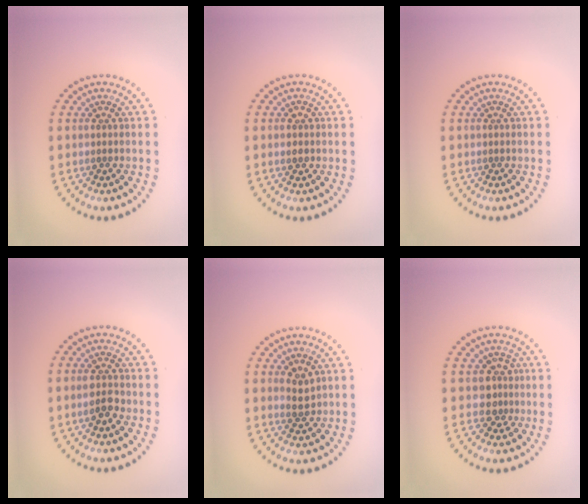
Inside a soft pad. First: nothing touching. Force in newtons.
{"total": 1.5, "press": 1.5, "slide": 0.1}
{"total": 0.0}
{"total": 2.0, "press": 2.0, "slide": 0.4}
{"total": 1.9, "press": 1.8, "slide": 0.6}
{"total": 2.3, "press": 1.7, "slide": 1.6}